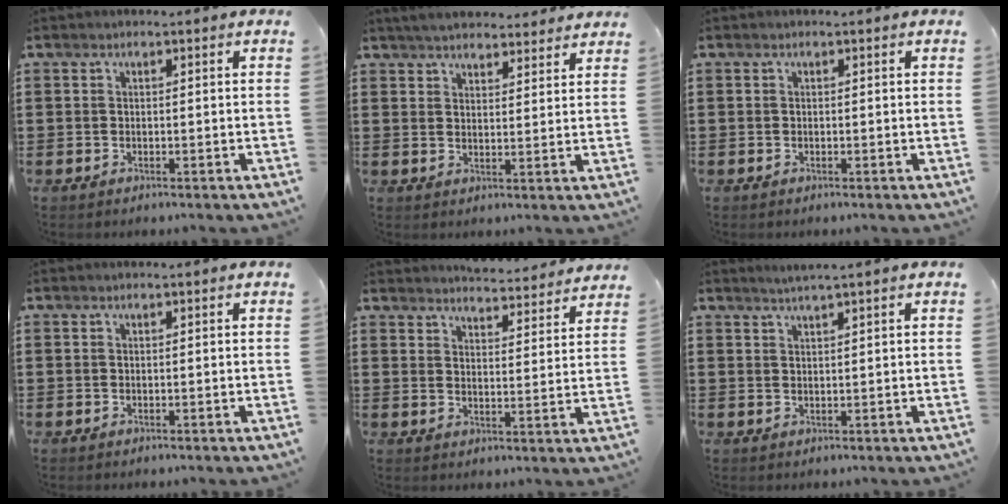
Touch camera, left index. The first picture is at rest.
{"total": 4.4, "force": [4.2, 0.6, 0.9], "torque": [-0.029, -0.010, 0.079]}
{"total": 0.0}
{"total": 0.0}
{"total": 4.6, "force": [4.6, -0.4, 0.2], "torque": [-0.016, -0.032, 0.080]}
{"total": 1.5, "force": [1.3, -0.5, 0.7], "torque": [-0.013, 0.000, 0.024]}